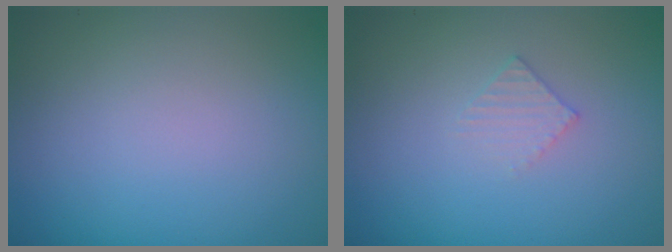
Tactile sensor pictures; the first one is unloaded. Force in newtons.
{"total": 1.1, "press": 1.1, "slide": 0.0}